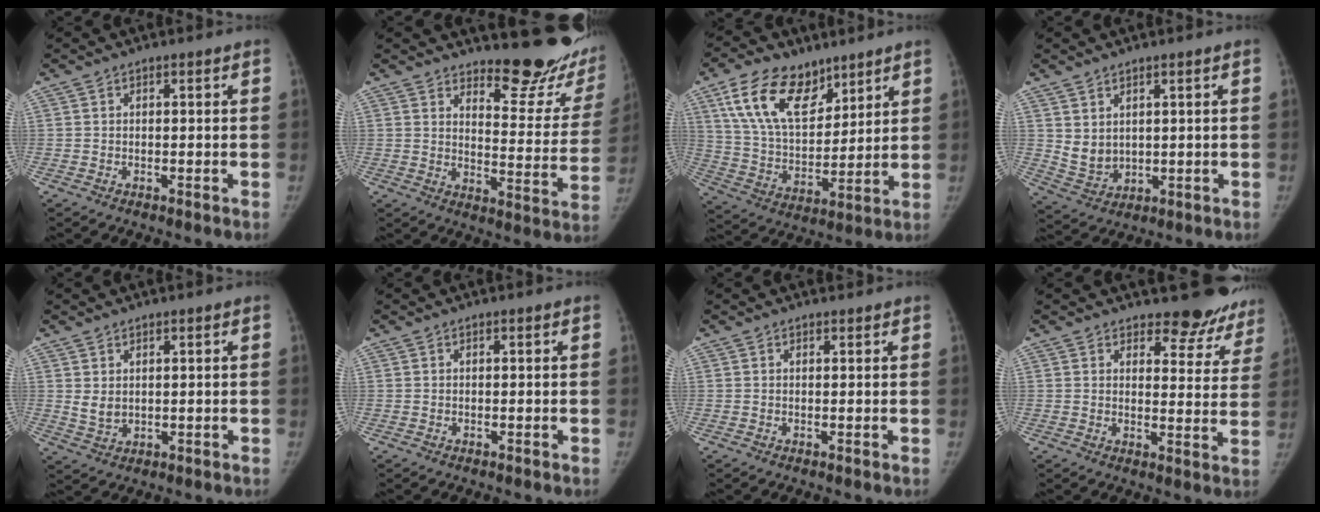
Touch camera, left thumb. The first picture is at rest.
{"total": 17.3, "force": [15.3, 4.5, 6.6], "torque": [-0.037, -0.160, 0.186]}
{"total": 17.1, "force": [10.0, 9.5, 10.1], "torque": [-0.146, -0.039, 0.190]}
{"total": 5.0, "force": [2.2, 3.5, 2.7], "torque": [-0.034, -0.025, 0.057]}
{"total": 3.0, "force": [1.1, 2.1, 1.9], "torque": [-0.028, -0.015, 0.031]}
{"total": 0.0}
{"total": 0.6, "force": [0.6, 0.2, 0.0], "torque": [-0.001, -0.004, 0.007]}
{"total": 11.9, "force": [10.8, 4.7, 1.8], "torque": [0.032, -0.084, 0.105]}